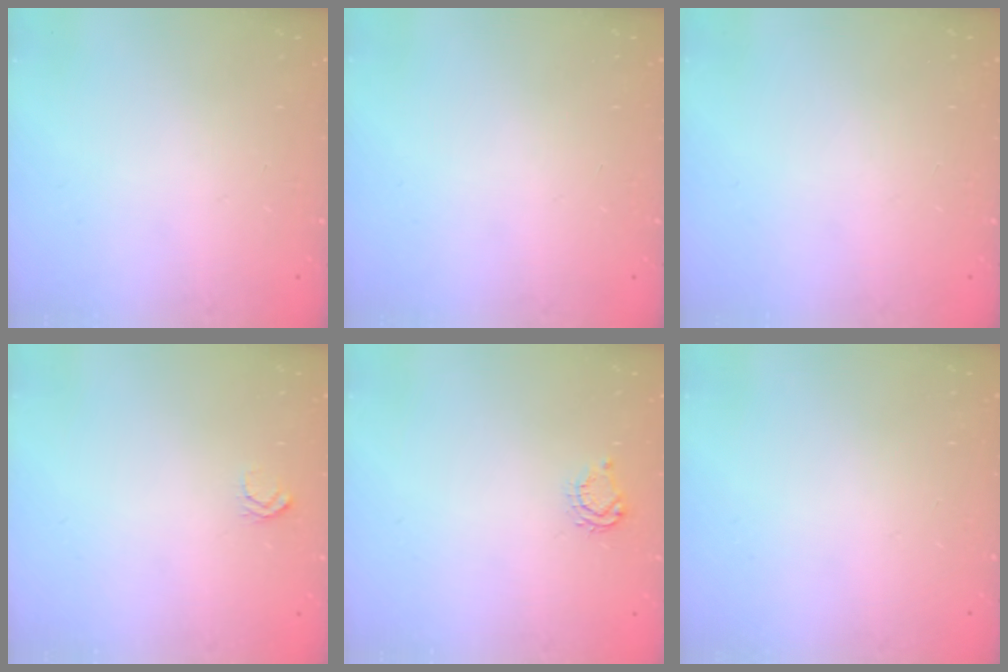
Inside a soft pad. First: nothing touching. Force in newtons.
{"total": 0.0}
{"total": 0.0}
{"total": 3.3, "press": 3.2, "slide": 0.4}
{"total": 4.6, "press": 4.5, "slide": 0.6}
{"total": 0.0}